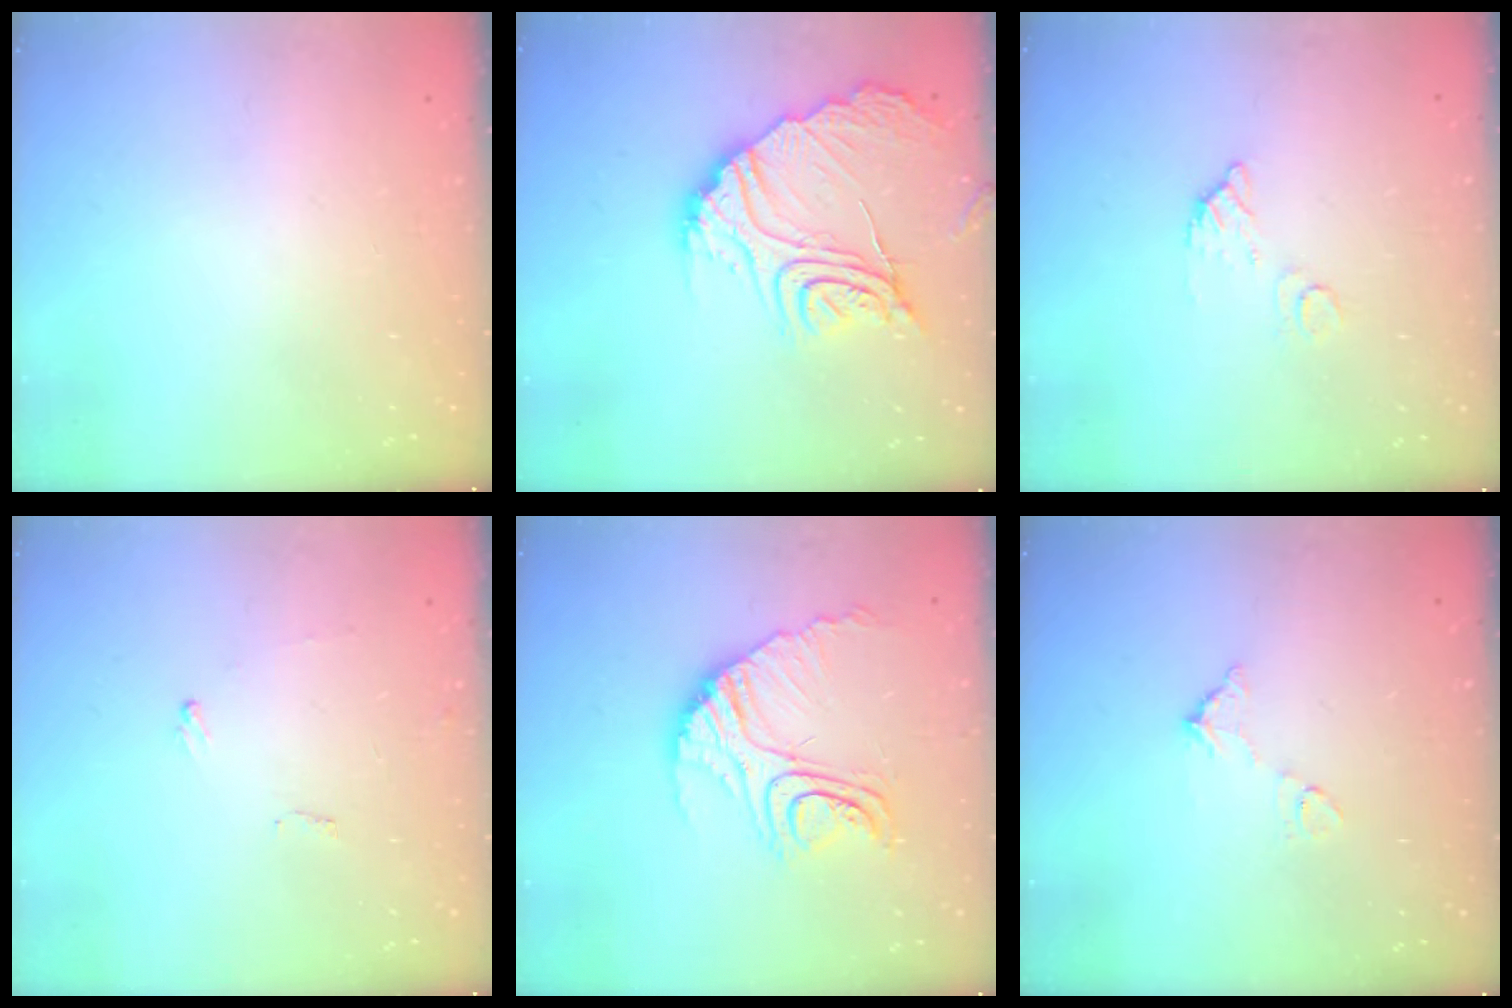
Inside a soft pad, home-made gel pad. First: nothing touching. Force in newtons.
{"total": 18.5, "press": 18.4, "slide": 1.9}
{"total": 5.1, "press": 5.1, "slide": 0.4}
{"total": 4.9, "press": 4.9, "slide": 0.3}
{"total": 16.4, "press": 16.4, "slide": 1.5}
{"total": 6.2, "press": 6.2, "slide": 0.3}